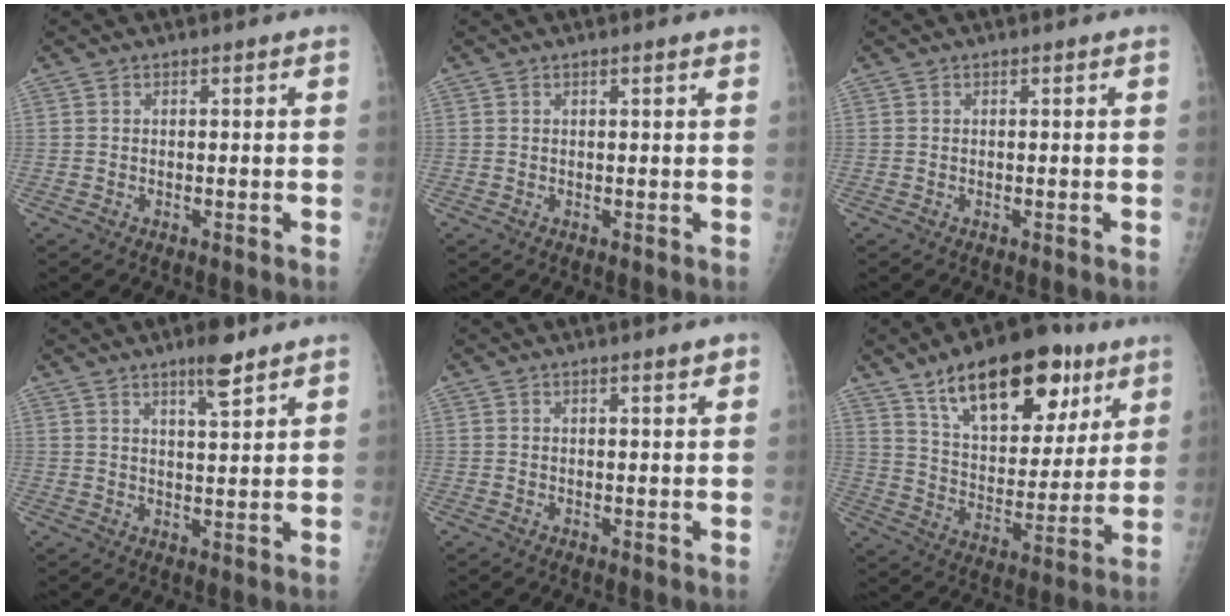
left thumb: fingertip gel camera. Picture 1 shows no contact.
{"total": 1.5, "force": [1.0, 0.1, 1.2], "torque": [-0.016, 0.001, 0.012]}
{"total": 0.0}
{"total": 5.9, "force": [4.2, 1.1, 4.0], "torque": [-0.059, -0.028, 0.066]}
{"total": 1.9, "force": [1.2, 0.1, 1.5], "torque": [-0.021, -0.005, 0.016]}
{"total": 23.1, "force": [13.3, 11.3, 15.1], "torque": [-0.193, -0.041, 0.221]}